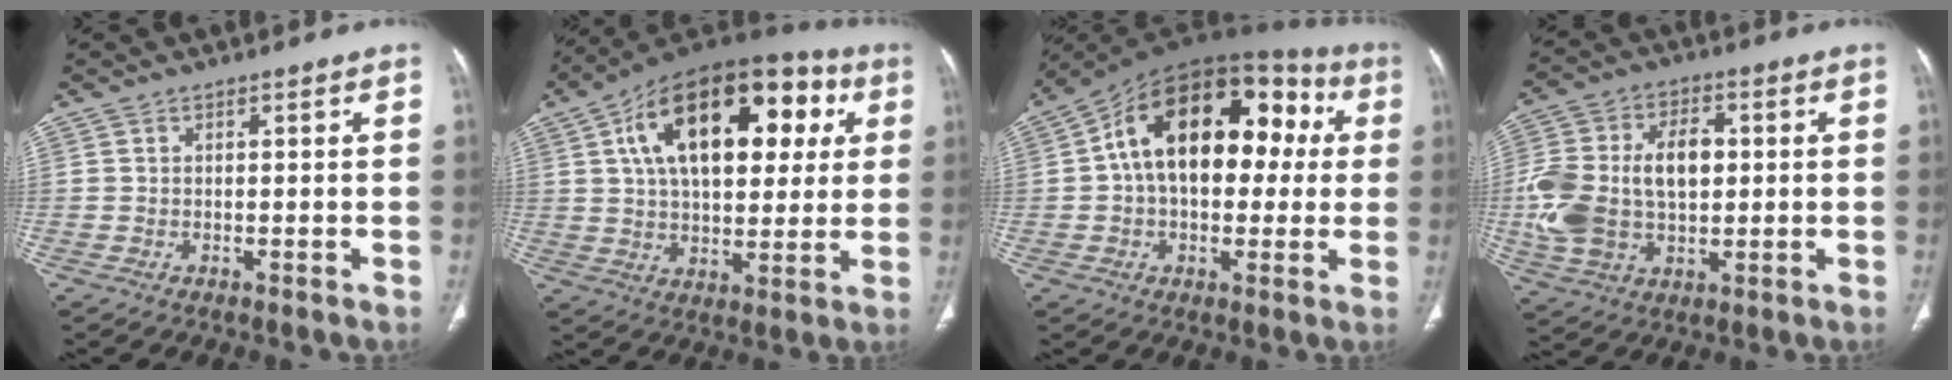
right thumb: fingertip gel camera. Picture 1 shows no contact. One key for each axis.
{"total": 26.5, "fx": 7.9, "fy": 14.3, "fz": 21.0, "tx": -0.304, "ty": 0.022, "tz": 0.118}
{"total": 22.5, "fx": 3.2, "fy": 13.4, "fz": 17.8, "tx": -0.246, "ty": 0.052, "tz": 0.038}
{"total": 17.7, "fx": 0.6, "fy": 11.3, "fz": 13.6, "tx": -0.269, "ty": 0.016, "tz": 0.018}